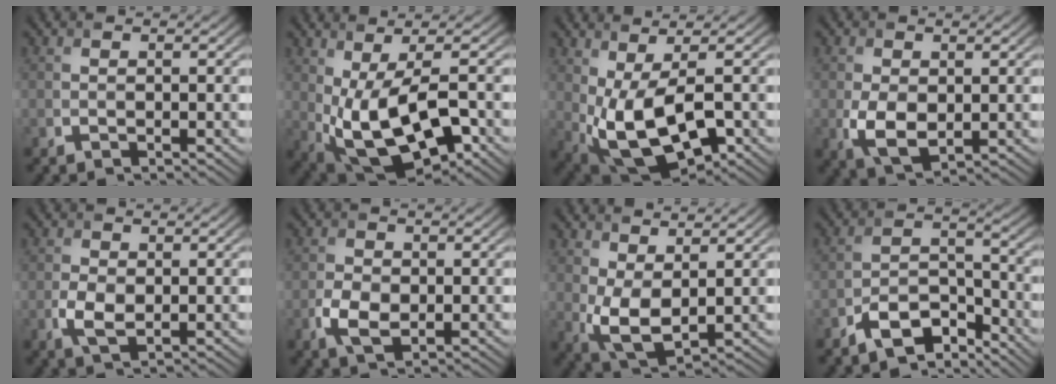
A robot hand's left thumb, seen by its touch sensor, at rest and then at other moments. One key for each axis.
{"total": 11.7, "fx": -1.9, "fy": 5.2, "fz": 10.3, "tx": -0.203, "ty": -0.010, "tz": -0.022}
{"total": 10.0, "fx": -1.2, "fy": 4.6, "fz": 8.8, "tx": -0.184, "ty": -0.013, "tz": -0.012}
{"total": 5.0, "fx": -0.5, "fy": 3.2, "fz": 3.8, "tx": -0.090, "ty": -0.014, "tz": -0.003}
{"total": 3.2, "fx": -0.5, "fy": 2.0, "fz": 2.5, "tx": -0.060, "ty": -0.006, "tz": -0.009}
{"total": 4.1, "fx": -1.1, "fy": 2.7, "fz": 2.9, "tx": -0.068, "ty": -0.007, "tz": -0.024}
{"total": 6.2, "fx": 1.3, "fy": 3.2, "fz": 5.1, "tx": -0.118, "ty": -0.005, "tz": 0.029}
{"total": 7.1, "fx": -5.6, "fy": 2.9, "fz": 3.3, "tx": -0.055, "ty": 0.002, "tz": -0.113}